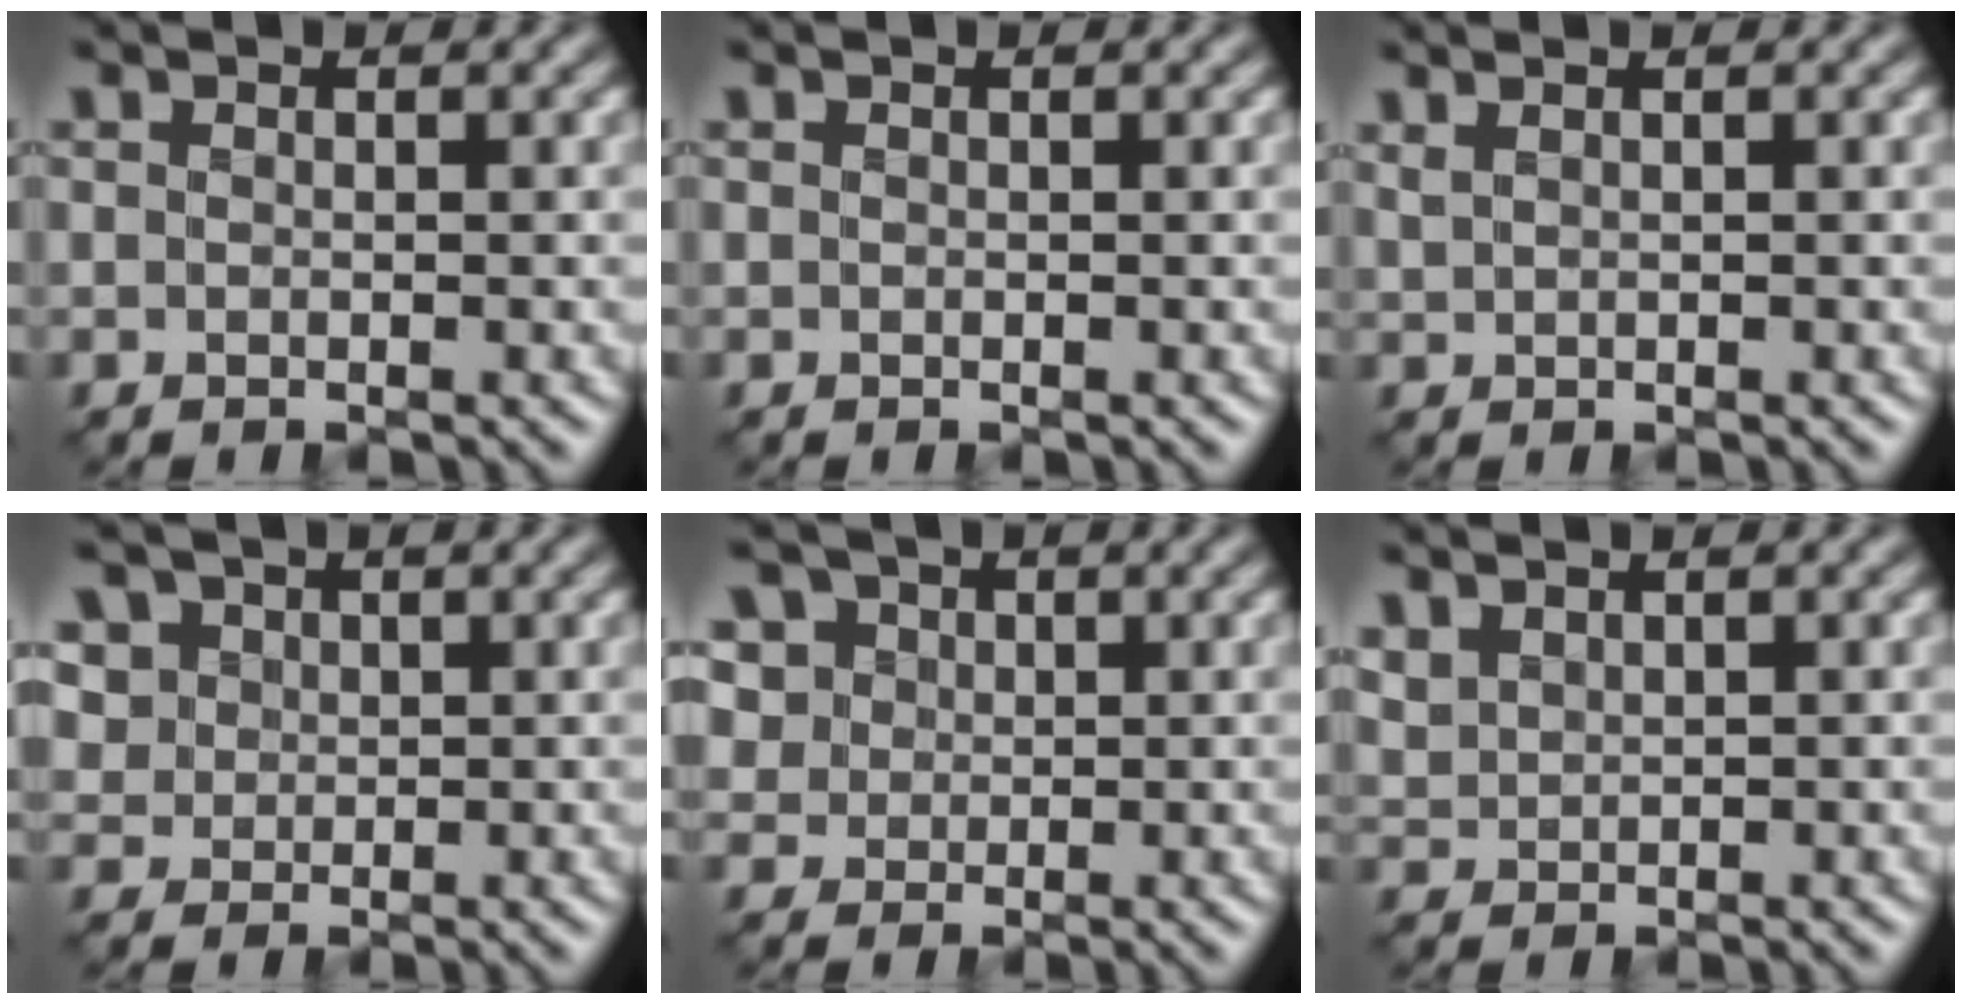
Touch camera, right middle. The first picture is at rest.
{"total": 0.0}
{"total": 1.3, "force": [1.0, 0.5, 0.7], "torque": [-0.008, -0.002, 0.015]}
{"total": 5.0, "force": [2.4, 4.0, 1.8], "torque": [-0.056, 0.004, 0.037]}
{"total": 7.0, "force": [3.5, 5.4, 2.7], "torque": [-0.068, 0.013, 0.045]}
{"total": 1.7, "force": [1.2, 1.1, 0.7], "torque": [-0.022, 0.002, 0.030]}